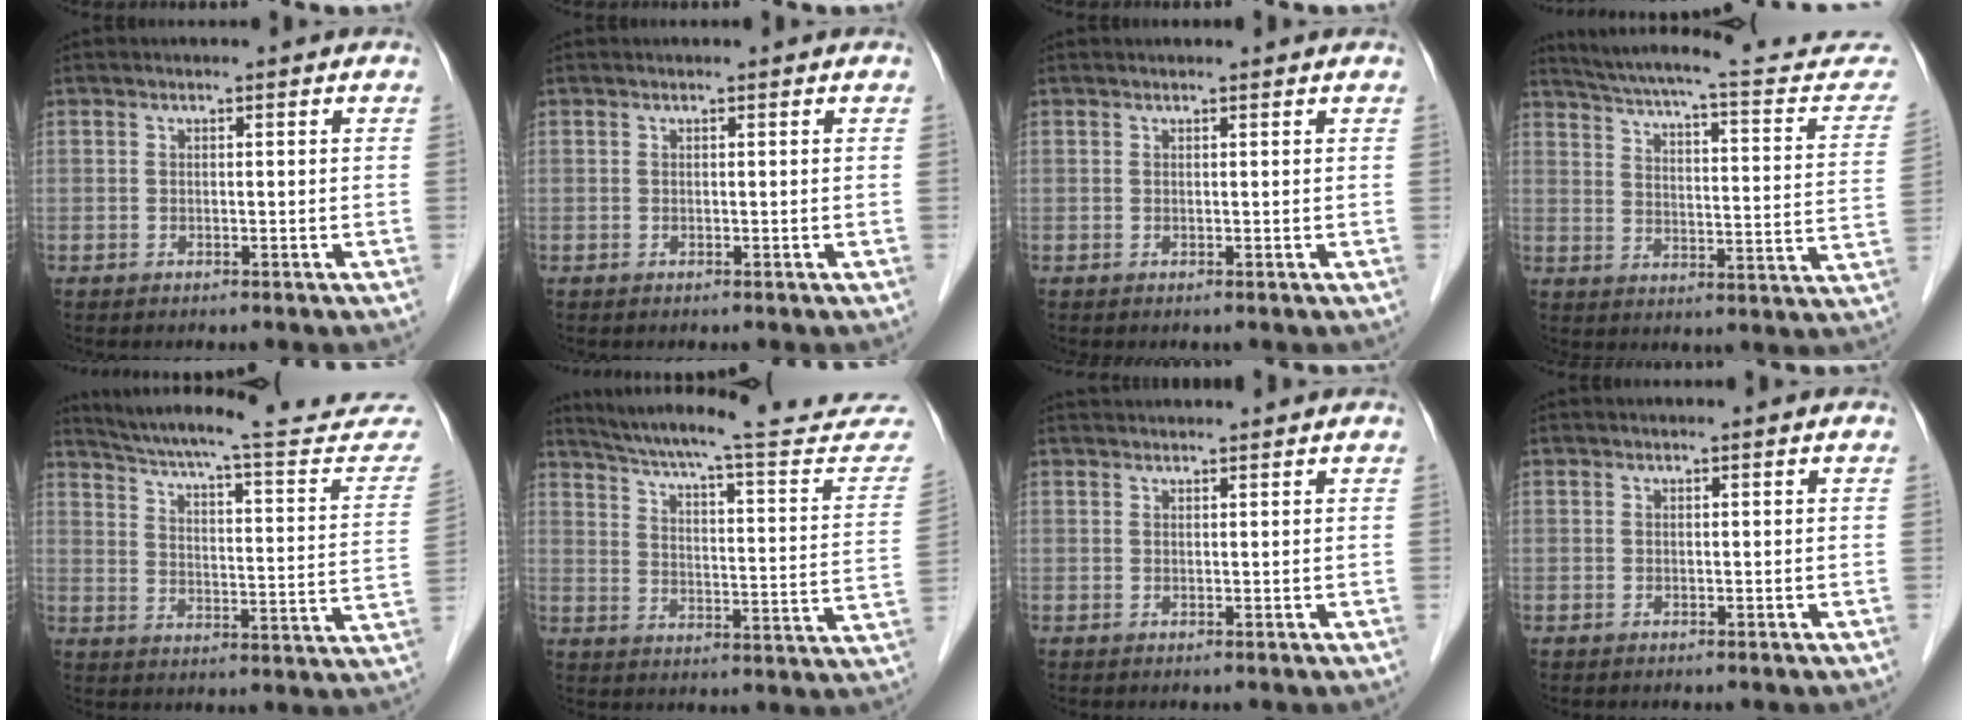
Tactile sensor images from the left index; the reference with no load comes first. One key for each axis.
{"total": 0.0}
{"total": 1.5, "fx": 1.5, "fy": 0.1, "fz": 0.3, "tx": -0.010, "ty": 0.011, "tz": 0.018}
{"total": 23.3, "fx": 21.2, "fy": 2.5, "fz": 9.3, "tx": -0.138, "ty": -0.045, "tz": 0.264}
{"total": 26.4, "fx": 24.4, "fy": 1.9, "fz": 10.0, "tx": -0.148, "ty": -0.072, "tz": 0.309}
{"total": 27.3, "fx": 25.2, "fy": 1.6, "fz": 10.5, "tx": -0.156, "ty": -0.077, "tz": 0.318}
{"total": 4.4, "fx": 4.3, "fy": 0.0, "fz": 1.0, "tx": -0.010, "ty": 0.035, "tz": 0.061}
{"total": 0.0}